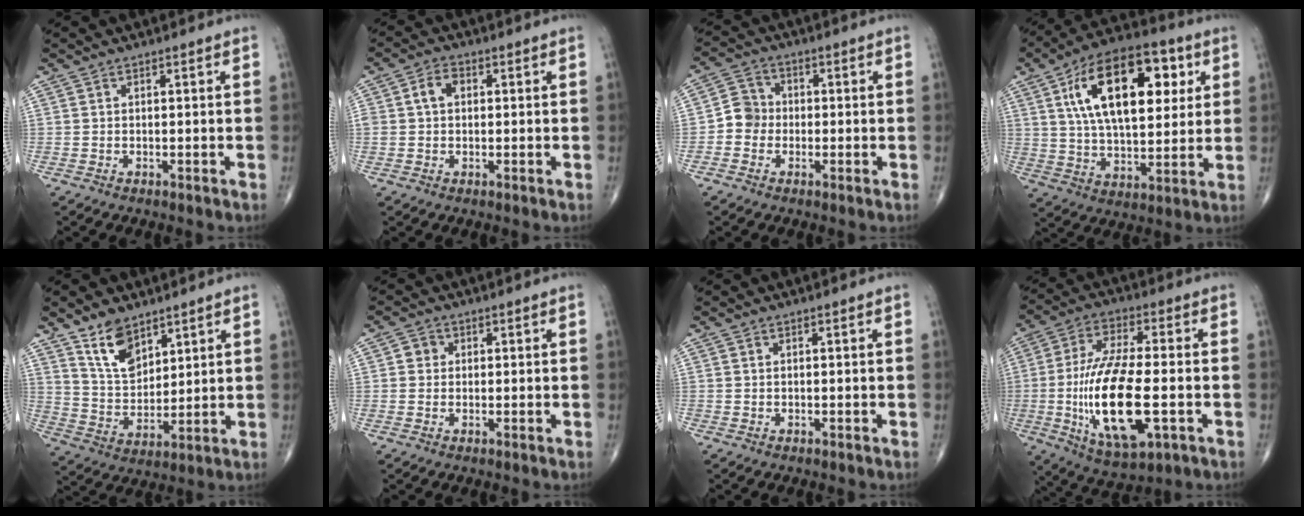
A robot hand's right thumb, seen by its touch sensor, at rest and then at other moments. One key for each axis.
{"total": 4.0, "fx": 0.6, "fy": 2.8, "fz": 2.7, "tx": -0.050, "ty": 0.014, "tz": 0.010}
{"total": 5.0, "fx": -1.1, "fy": 4.6, "fz": 1.6, "tx": -0.005, "ty": 0.016, "tz": -0.034}
{"total": 22.4, "fx": 7.1, "fy": 11.3, "fz": 18.0, "tx": -0.265, "ty": -0.006, "tz": 0.113}
{"total": 9.4, "fx": 6.3, "fy": 5.0, "fz": 4.9, "tx": -0.071, "ty": -0.043, "tz": 0.128}
{"total": 2.1, "fx": 0.3, "fy": 2.0, "fz": 0.7, "tx": 0.001, "ty": 0.004, "tz": -0.001}
{"total": 0.0}
{"total": 19.5, "fx": -3.7, "fy": 7.0, "fz": 17.8, "tx": -0.355, "ty": 0.001, "tz": -0.055}